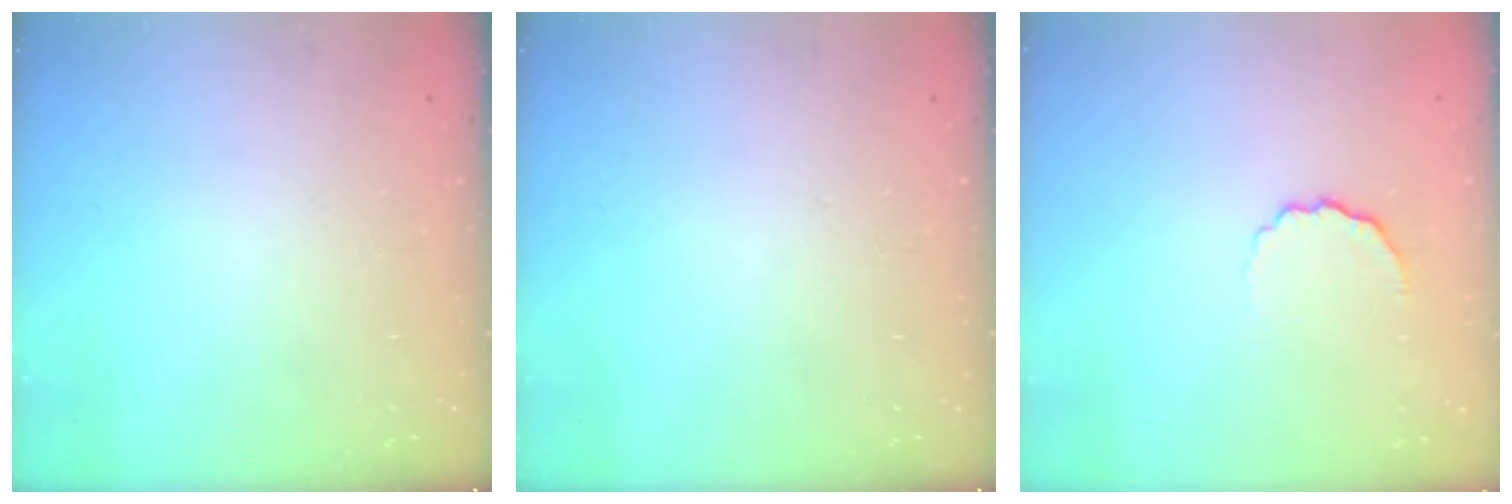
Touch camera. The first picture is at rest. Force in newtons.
{"total": 0.0}
{"total": 4.3, "press": 4.2, "slide": 1.0}